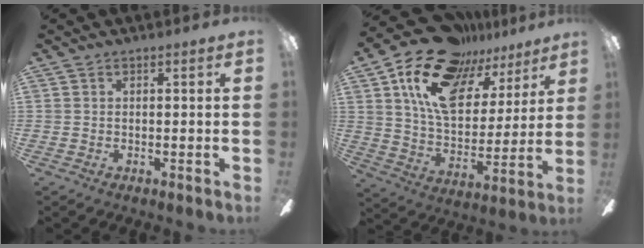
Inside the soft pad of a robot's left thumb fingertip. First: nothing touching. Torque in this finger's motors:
{"motor_torque": [1.75, 1.79, 1.32, -1.45, 0.36]}